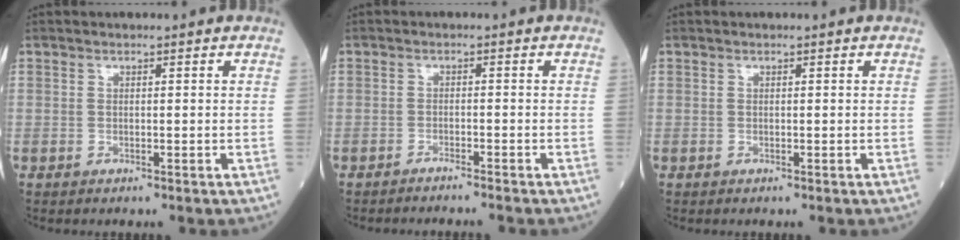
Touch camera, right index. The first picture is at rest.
{"total": 3.2, "force": [-3.1, -0.6, 0.8], "torque": [-0.003, -0.001, -0.042]}
{"total": 0.0}